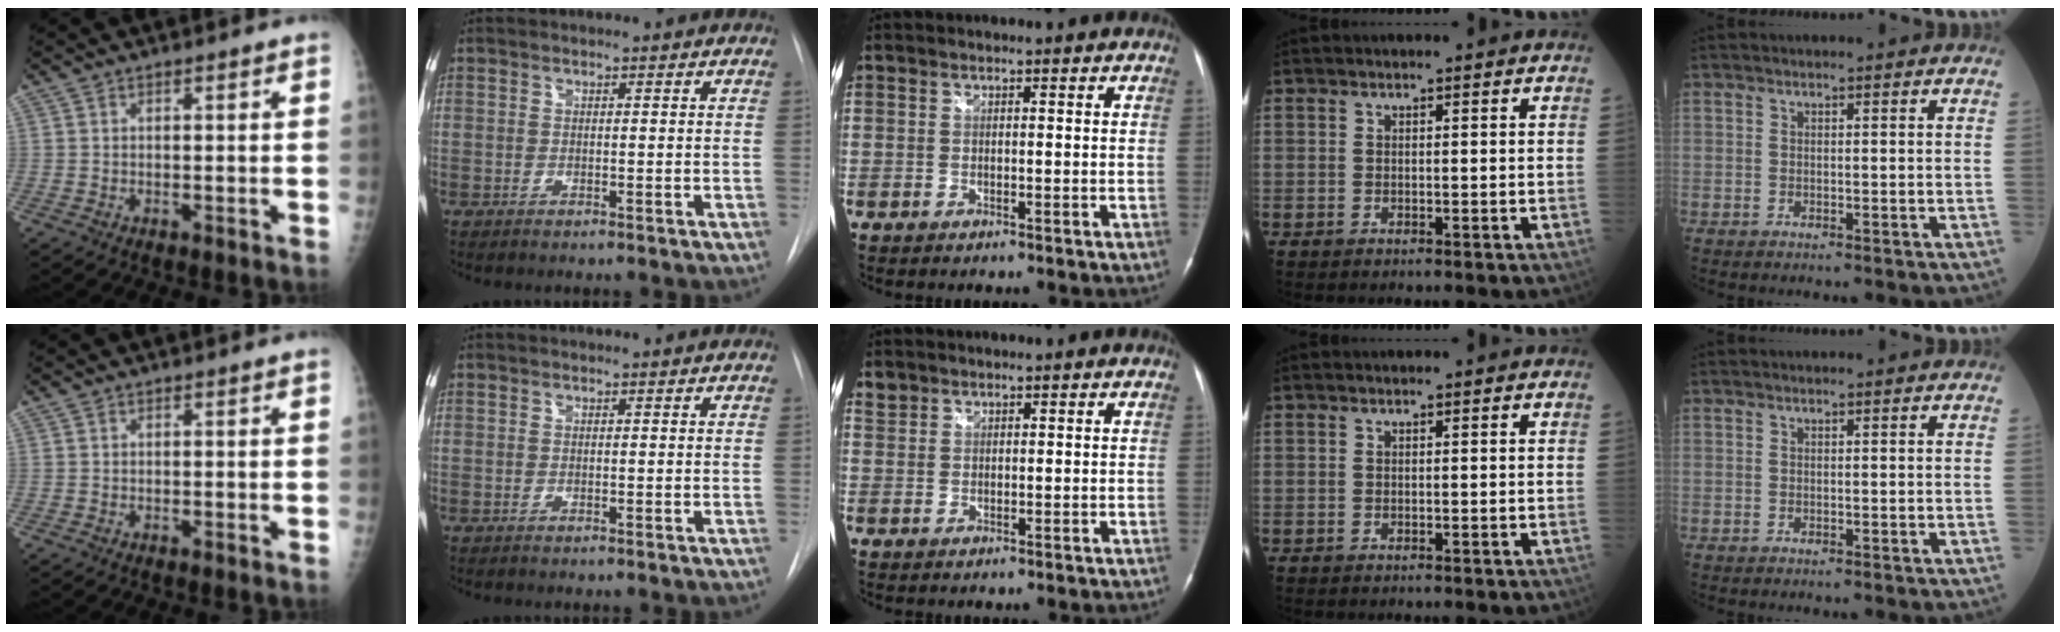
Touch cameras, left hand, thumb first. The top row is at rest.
{"middle": {"total": 1.6, "force": [1.3, 1.0, -0.1], "torque": [0.005, 0.008, 0.023]}}